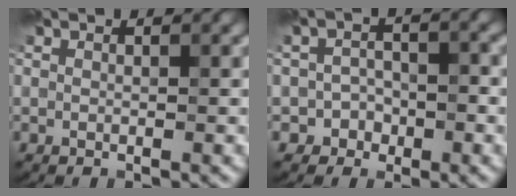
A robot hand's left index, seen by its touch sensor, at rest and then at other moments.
{"total": 2.3, "force": [-1.3, 1.8, 0.5], "torque": [0.000, 0.008, -0.025]}